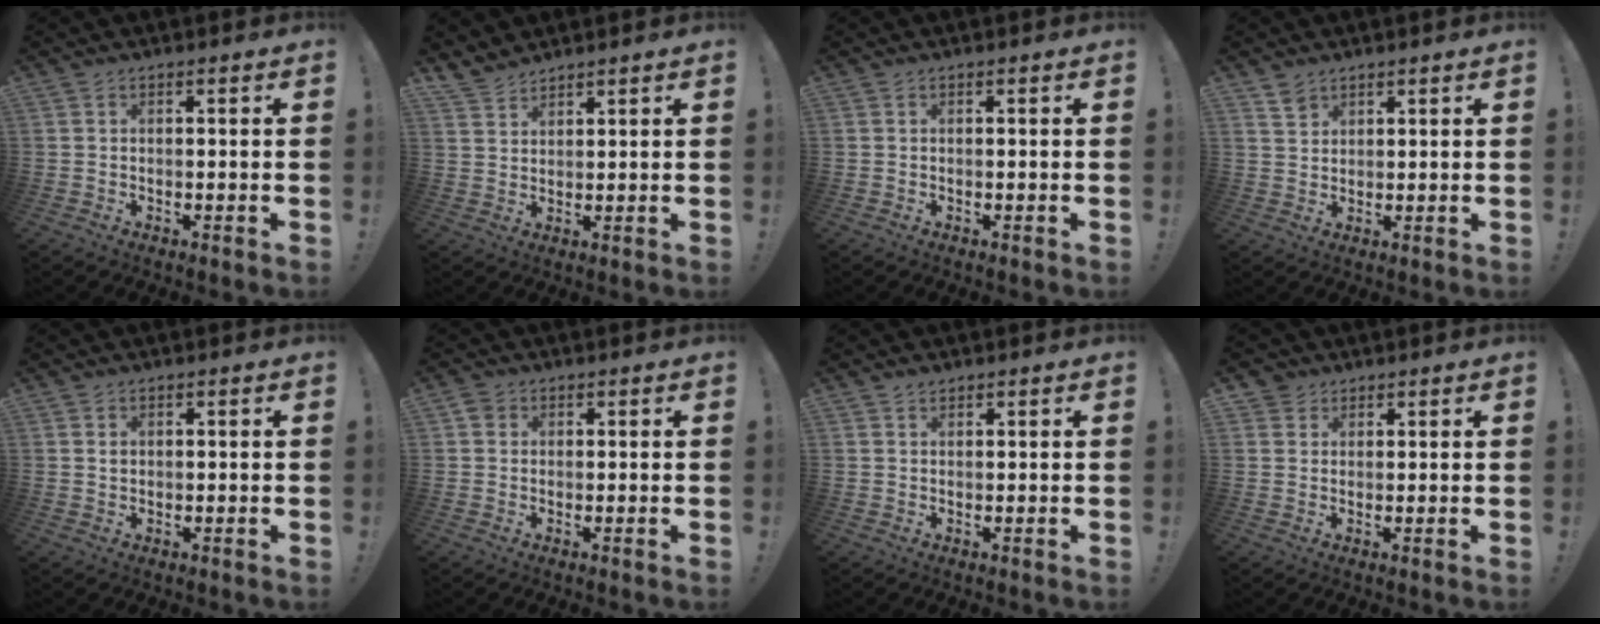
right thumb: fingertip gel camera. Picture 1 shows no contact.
{"total": 4.5, "force": [4.2, 1.4, 0.9], "torque": [-0.012, -0.030, 0.079]}
{"total": 0.0}
{"total": 4.2, "force": [3.1, 2.7, 0.8], "torque": [-0.007, -0.018, 0.060]}
{"total": 1.0, "force": [0.5, 0.8, 0.3], "torque": [0.007, -0.004, 0.007]}
{"total": 2.1, "force": [0.9, 1.8, 0.7], "torque": [-0.006, 0.000, 0.016]}
{"total": 1.2, "force": [1.0, 0.5, 0.3], "torque": [-0.004, -0.003, 0.020]}
{"total": 2.8, "force": [2.0, 2.0, 0.3], "torque": [-0.003, -0.008, 0.036]}